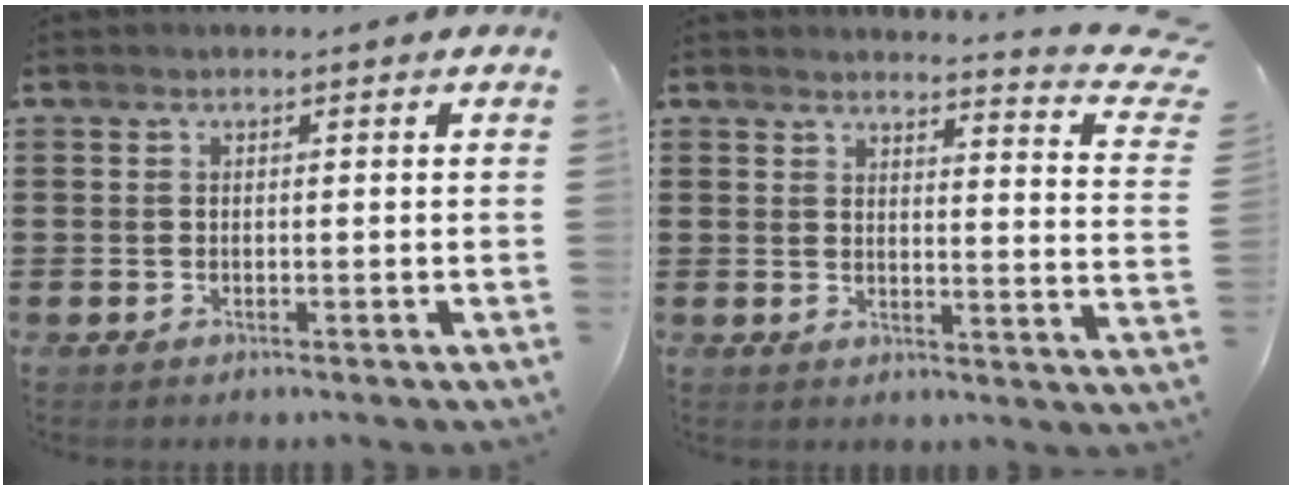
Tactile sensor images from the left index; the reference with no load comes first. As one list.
[{"total": 4.2, "force": [3.8, -0.3, 1.7], "torque": [-0.035, -0.031, 0.060]}]